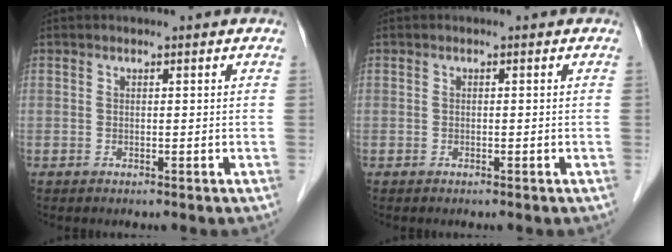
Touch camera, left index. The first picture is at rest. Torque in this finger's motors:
{"motor_torque": [-0.14, -0.07, 0.05, 0.01]}